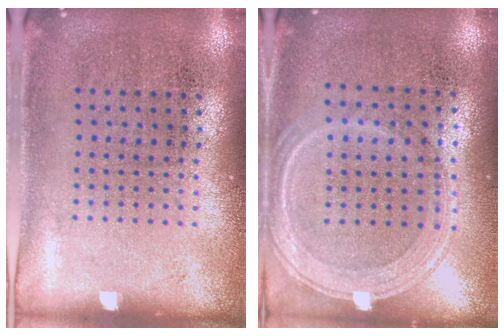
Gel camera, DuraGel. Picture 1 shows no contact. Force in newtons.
{"total": 1.2, "press": 1.1, "slide": 0.5}